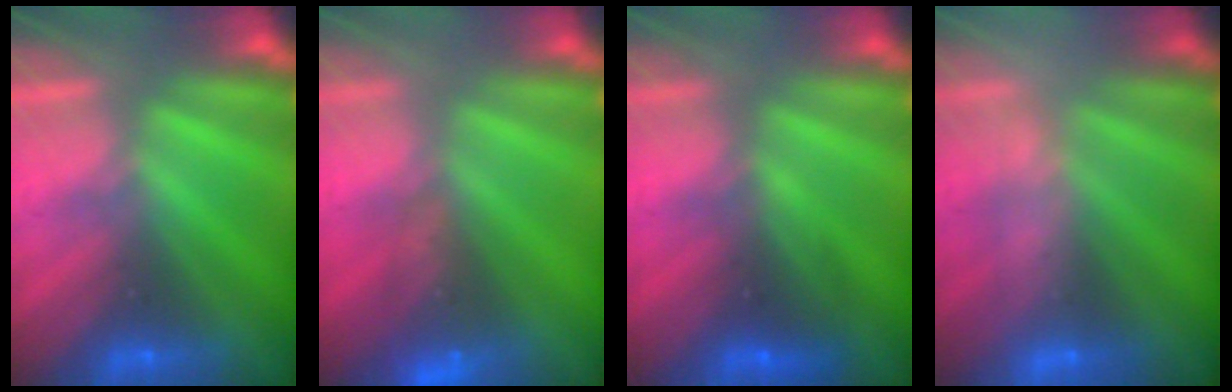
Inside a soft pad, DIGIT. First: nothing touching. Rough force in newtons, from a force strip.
{"total": 9.4}
{"total": 2.7}
{"total": 2.5}